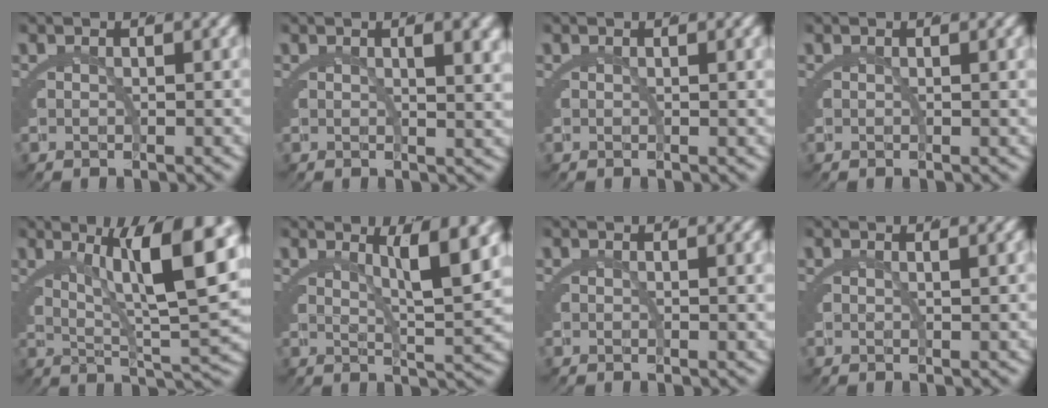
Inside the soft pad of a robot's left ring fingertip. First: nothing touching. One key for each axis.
{"total": 1.9, "fx": 0.9, "fy": -0.2, "fz": 1.6, "tx": -0.021, "ty": -0.002, "tz": 0.016}
{"total": 0.0}
{"total": 0.0}
{"total": 9.9, "fx": 3.4, "fy": 2.2, "fz": 9.1, "tx": -0.118, "ty": 0.008, "tz": 0.056}
{"total": 5.2, "fx": 2.4, "fy": 0.2, "fz": 4.6, "tx": -0.062, "ty": -0.004, "tz": 0.044}
{"total": 0.0}
{"total": 0.8, "fx": 0.6, "fy": -0.2, "fz": 0.5, "tx": -0.009, "ty": 0.001, "tz": 0.013}